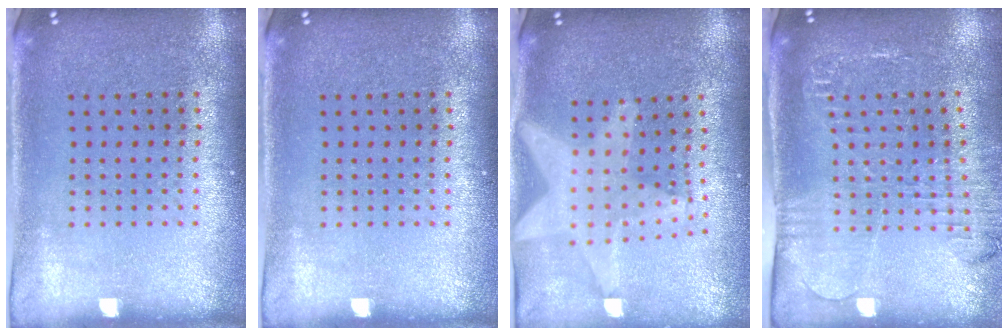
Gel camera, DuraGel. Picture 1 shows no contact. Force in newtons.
{"total": 0.0}
{"total": 2.1, "press": 1.7, "slide": 1.2}
{"total": 1.9, "press": 1.9, "slide": 0.3}